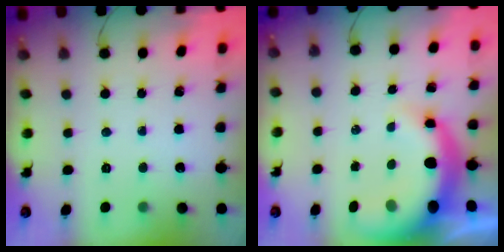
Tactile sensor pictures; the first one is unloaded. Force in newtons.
{"total": 9.4, "press": 9.2, "slide": 2.3}